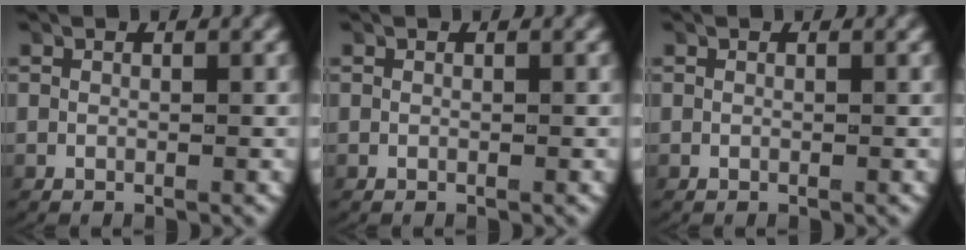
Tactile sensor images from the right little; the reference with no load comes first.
{"total": 0.0}
{"total": 0.0}